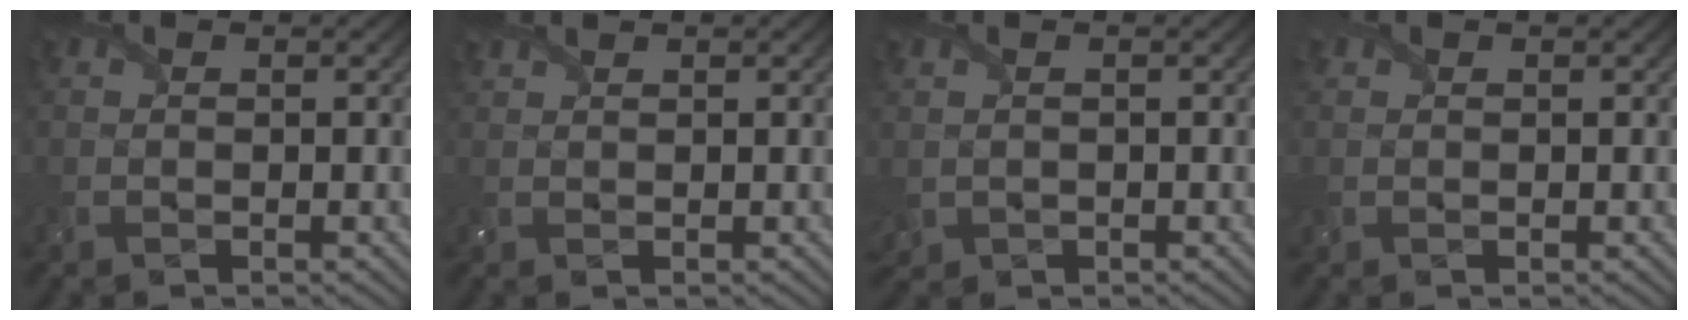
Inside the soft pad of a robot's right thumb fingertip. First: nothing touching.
{"total": 1.0, "force": [1.0, 0.0, 0.2], "torque": [-0.012, 0.006, 0.024]}
{"total": 1.6, "force": [-0.1, 1.4, 0.9], "torque": [-0.035, -0.009, -0.001]}
{"total": 0.8, "force": [0.5, 0.5, 0.0], "torque": [-0.003, 0.002, 0.010]}